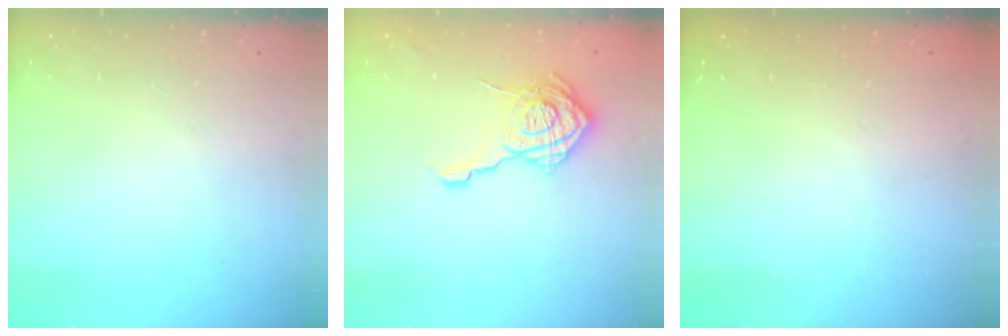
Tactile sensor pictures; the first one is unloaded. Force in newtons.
{"total": 16.8, "press": 16.8, "slide": 0.5}
{"total": 2.5, "press": 2.4, "slide": 0.8}